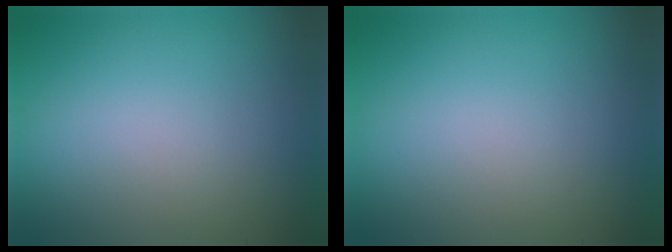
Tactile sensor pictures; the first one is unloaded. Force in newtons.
{"total": 0.0}